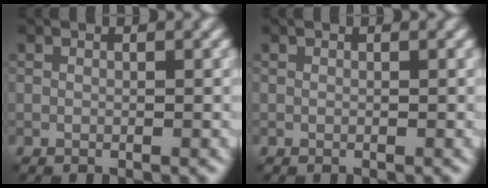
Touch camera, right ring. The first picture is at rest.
{"total": 0.0}